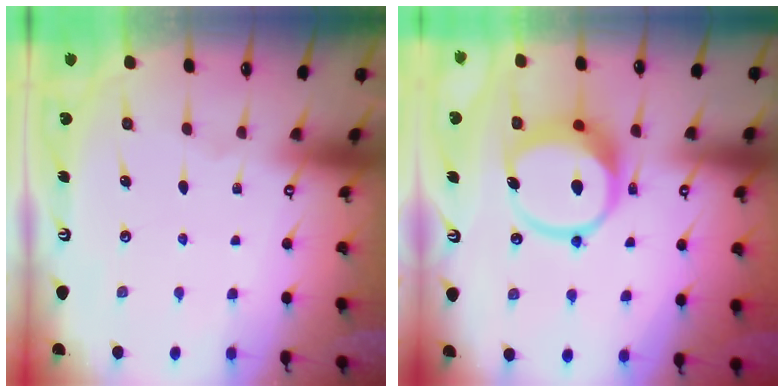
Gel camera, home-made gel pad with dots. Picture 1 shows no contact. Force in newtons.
{"total": 13.0, "press": 12.9, "slide": 1.5}